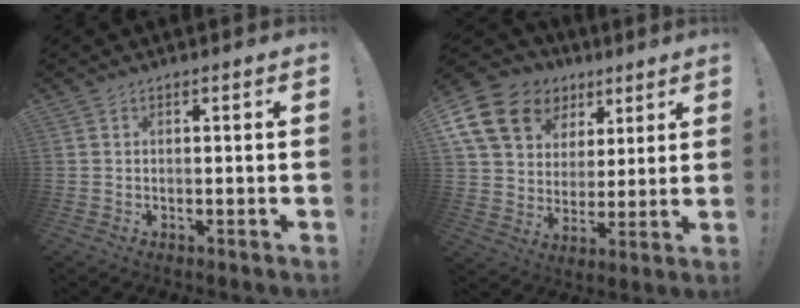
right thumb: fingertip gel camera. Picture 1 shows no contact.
{"total": 16.6, "force": [8.2, 12.3, 7.6], "torque": [-0.122, -0.039, 0.169]}